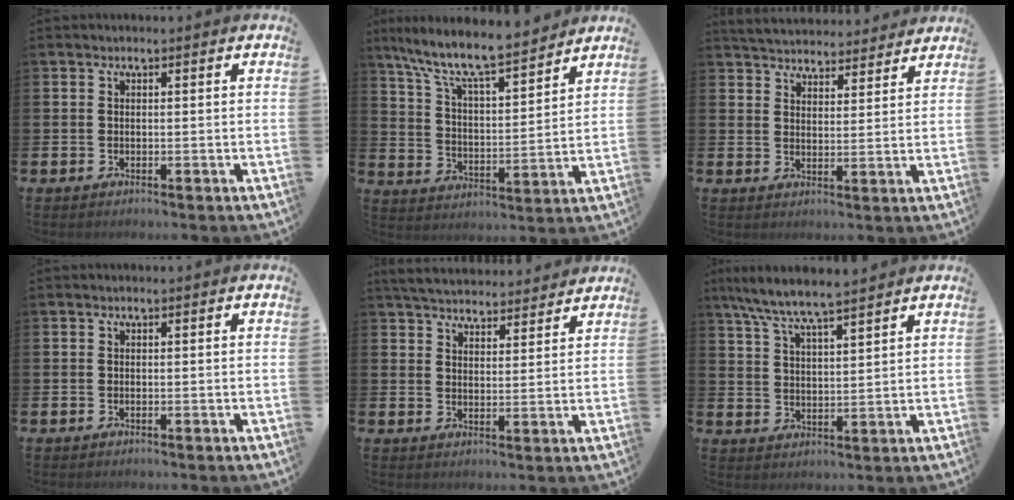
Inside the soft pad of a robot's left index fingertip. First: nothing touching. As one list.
[{"total": 9.6, "force": [8.8, 1.1, 3.6], "torque": [-0.099, -0.068, 0.148]}, {"total": 4.6, "force": [4.5, 0.9, -0.4], "torque": [-0.010, -0.033, 0.080]}, {"total": 0.0}, {"total": 5.1, "force": [5.0, 0.9, 0.3], "torque": [-0.024, -0.033, 0.089]}, {"total": 6.7, "force": [6.3, 0.1, 2.2], "torque": [-0.063, -0.030, 0.112]}]